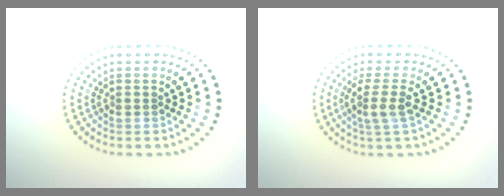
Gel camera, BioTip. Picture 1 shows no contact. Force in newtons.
{"total": 2.5, "press": 2.0, "slide": 1.6}